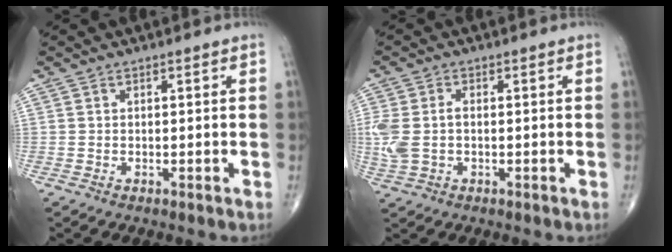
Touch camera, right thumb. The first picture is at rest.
{"total": 6.6, "force": [-0.2, 4.2, 5.1], "torque": [-0.136, 0.015, -0.001]}